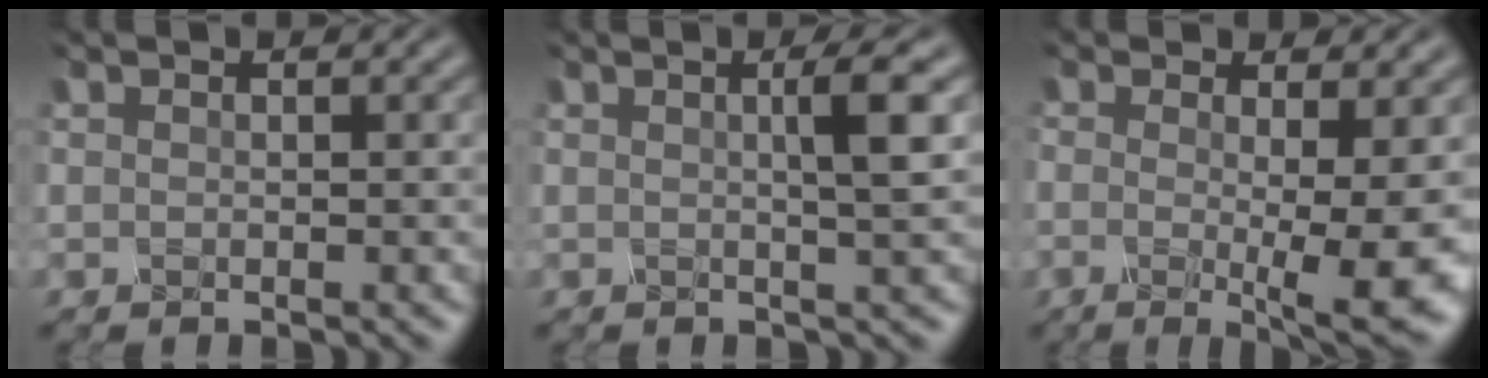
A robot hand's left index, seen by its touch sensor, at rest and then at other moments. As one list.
[{"total": 3.0, "force": [0.4, 0.4, 2.9], "torque": [-0.034, 0.003, 0.001]}, {"total": 6.7, "force": [-0.8, 1.0, 6.6], "torque": [-0.081, -0.016, -0.017]}]